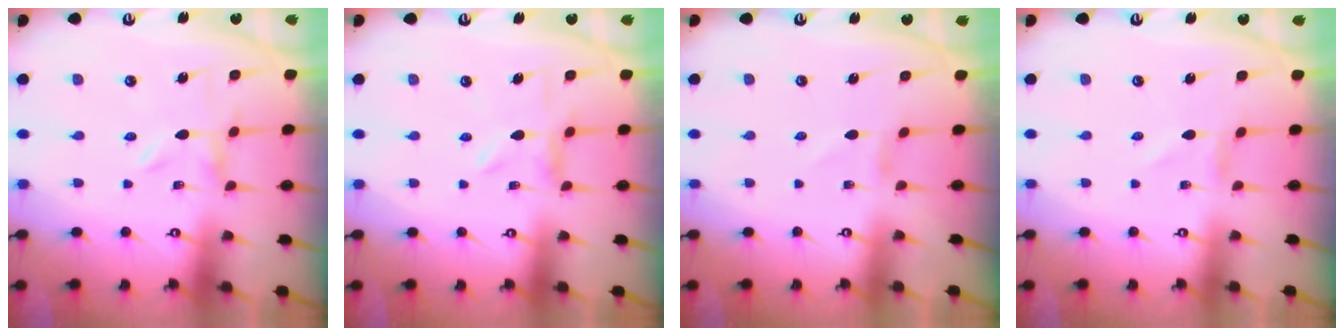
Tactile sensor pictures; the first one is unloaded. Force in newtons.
{"total": 2.0, "press": 2.0, "slide": 0.3}
{"total": 0.0}
{"total": 0.7, "press": 0.7, "slide": 0.2}